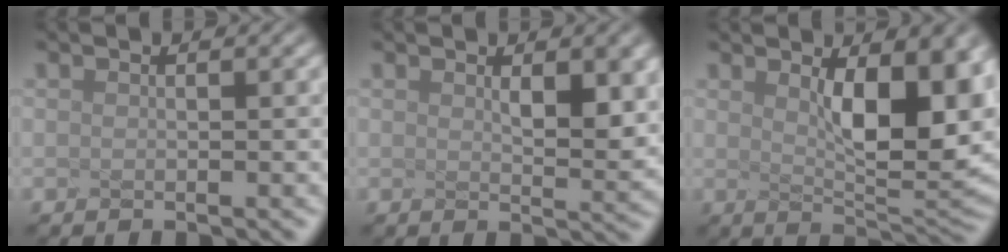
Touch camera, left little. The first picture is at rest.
{"total": 2.5, "force": [0.7, 0.4, 2.4], "torque": [-0.056, -0.008, 0.048]}
{"total": 7.6, "force": [1.3, 2.0, 7.3], "torque": [-0.132, -0.010, 0.059]}